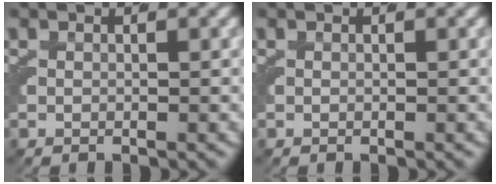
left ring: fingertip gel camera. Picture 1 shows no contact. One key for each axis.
{"total": 0.0}